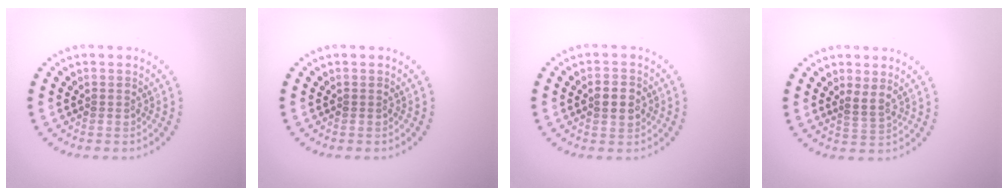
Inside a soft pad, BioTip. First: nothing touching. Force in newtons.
{"total": 0.0}
{"total": 2.2, "press": 2.2, "slide": 0.1}
{"total": 1.5, "press": 1.2, "slide": 0.9}